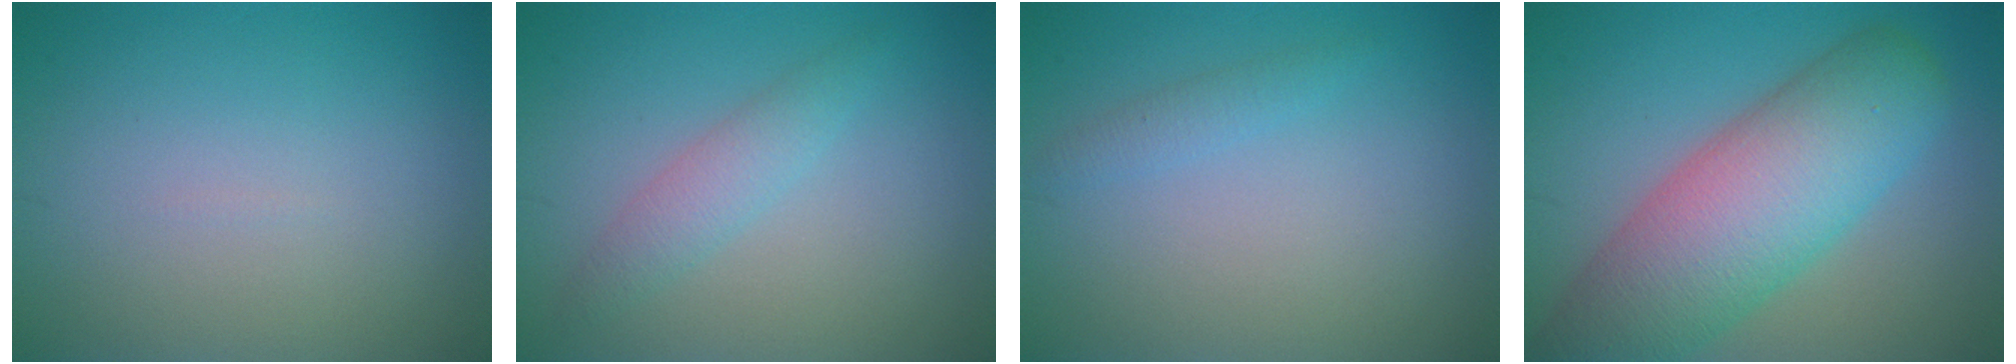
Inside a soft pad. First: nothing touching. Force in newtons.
{"total": 2.2, "press": 2.2, "slide": 0.1}
{"total": 1.1, "press": 1.1, "slide": 0.1}
{"total": 10.3, "press": 10.3, "slide": 0.5}